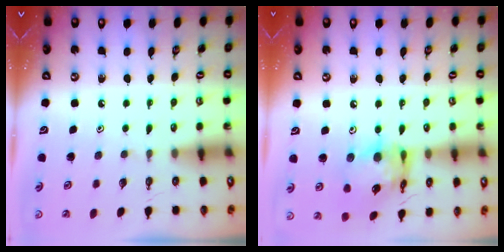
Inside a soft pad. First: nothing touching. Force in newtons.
{"total": 15.0, "press": 15.0, "slide": 1.4}